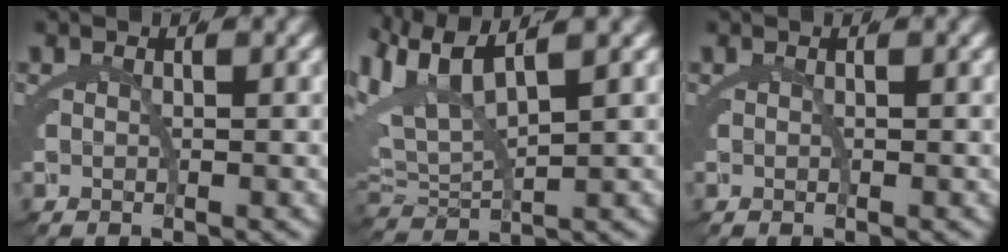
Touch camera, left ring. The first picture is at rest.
{"total": 6.6, "force": [3.1, 3.5, 4.7], "torque": [-0.122, 0.000, 0.061]}
{"total": 0.0}